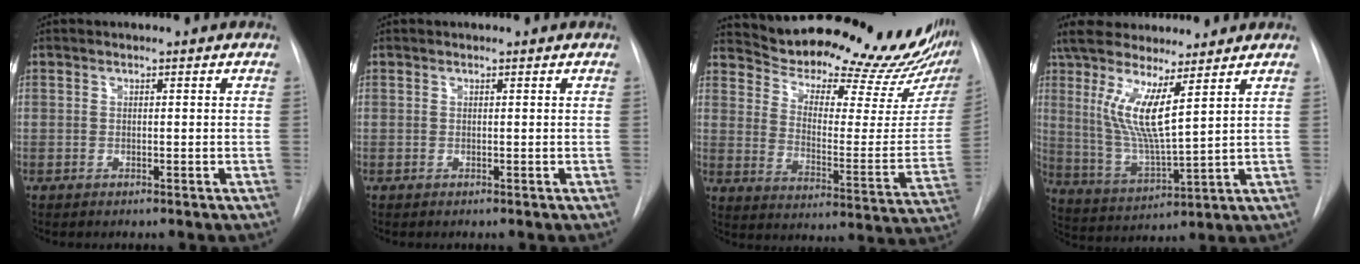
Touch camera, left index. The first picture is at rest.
{"total": 0.0}
{"total": 30.0, "force": [27.1, 4.5, 12.1], "torque": [-0.187, -0.106, 0.340]}
{"total": 13.9, "force": [6.3, 2.3, 12.2], "torque": [-0.247, -0.001, 0.117]}